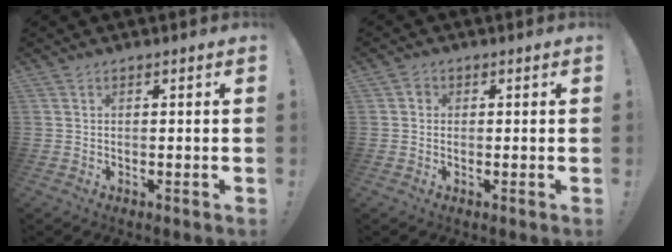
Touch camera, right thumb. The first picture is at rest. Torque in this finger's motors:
{"motor_torque": [0.18, 0.06, 0.18, -0.07, -0.02]}